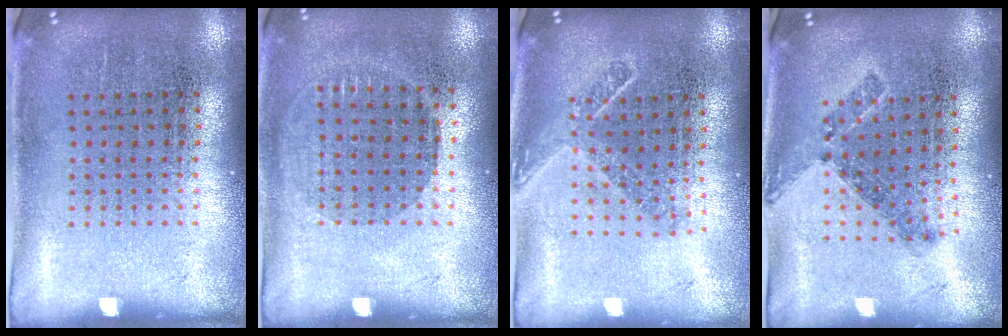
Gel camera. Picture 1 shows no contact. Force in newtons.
{"total": 0.9, "press": 0.8, "slide": 0.4}
{"total": 1.7, "press": 1.3, "slide": 1.1}
{"total": 0.7, "press": 0.6, "slide": 0.3}